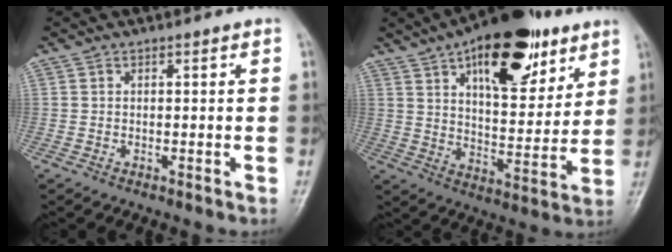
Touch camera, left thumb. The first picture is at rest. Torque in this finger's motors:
{"motor_torque": [0.48, 0.46, 1.52, -1.25, 0.21]}